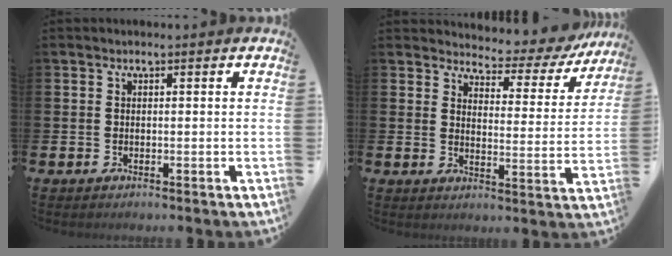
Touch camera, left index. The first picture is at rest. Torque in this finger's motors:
{"motor_torque": [1.07, -1.07, 0.34, 0.02]}